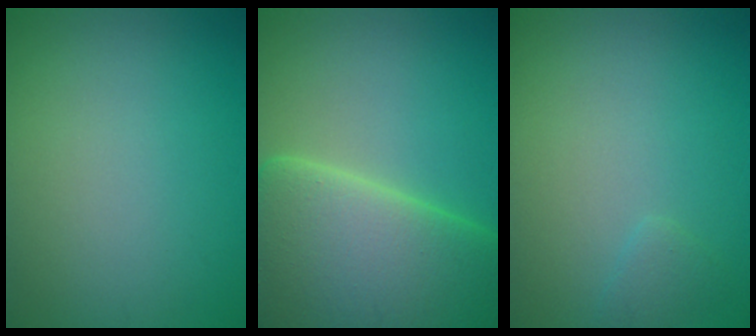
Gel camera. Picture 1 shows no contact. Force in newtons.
{"total": 14.6, "press": 14.6, "slide": 0.9}
{"total": 0.9, "press": 0.9, "slide": 0.1}